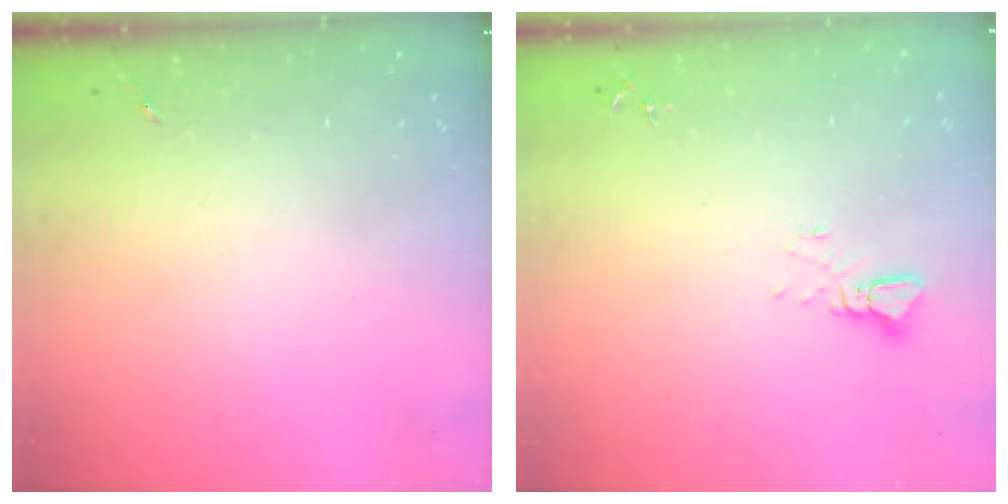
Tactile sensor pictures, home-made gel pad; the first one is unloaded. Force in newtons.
{"total": 2.5, "press": 2.5, "slide": 0.1}